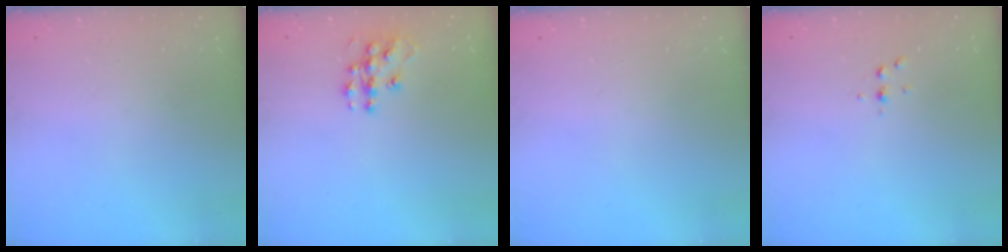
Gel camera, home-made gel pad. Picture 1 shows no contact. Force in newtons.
{"total": 10.6, "press": 10.6, "slide": 0.6}
{"total": 0.0}
{"total": 2.5, "press": 2.4, "slide": 0.2}